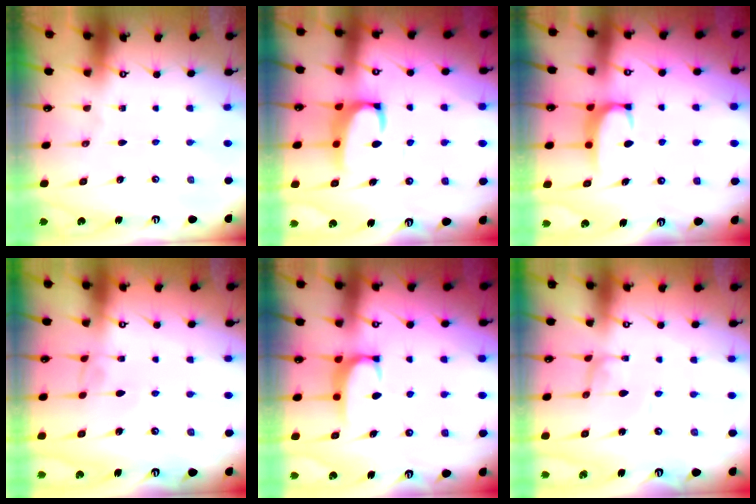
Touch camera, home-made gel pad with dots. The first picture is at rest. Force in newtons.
{"total": 3.0, "press": 2.8, "slide": 1.0}
{"total": 1.9, "press": 1.8, "slide": 0.5}
{"total": 3.1, "press": 3.1, "slide": 0.1}
{"total": 1.8, "press": 1.7, "slide": 0.5}
{"total": 2.2, "press": 2.2, "slide": 0.1}